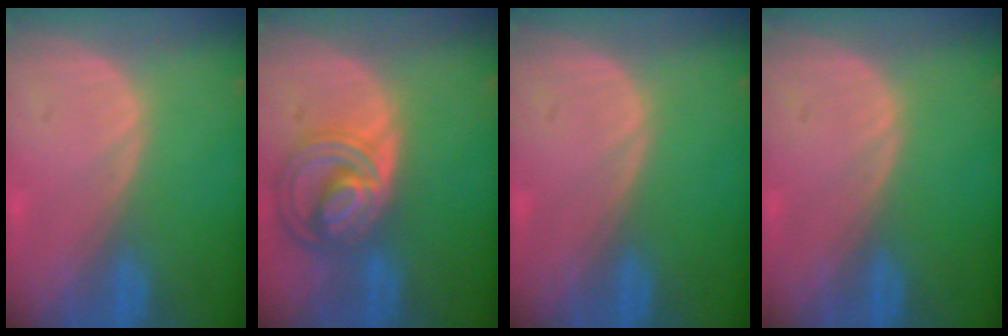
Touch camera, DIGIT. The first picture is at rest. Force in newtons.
{"total": 8.7, "press": 7.5, "slide": 4.4}
{"total": 0.0}
{"total": 0.0}